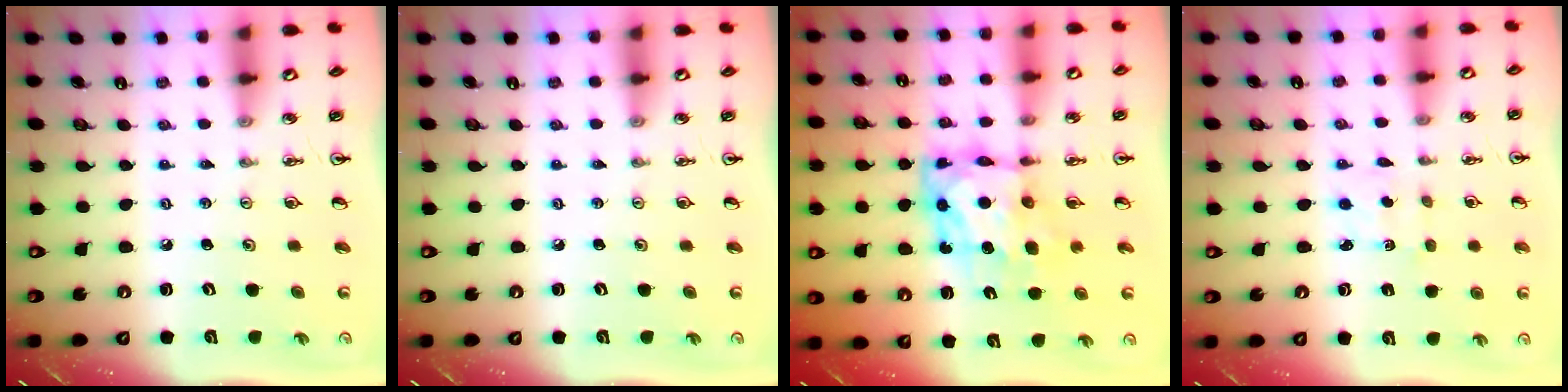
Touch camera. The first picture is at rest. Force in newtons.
{"total": 0.0}
{"total": 9.7, "press": 9.6, "slide": 1.0}
{"total": 2.0, "press": 2.0, "slide": 0.4}